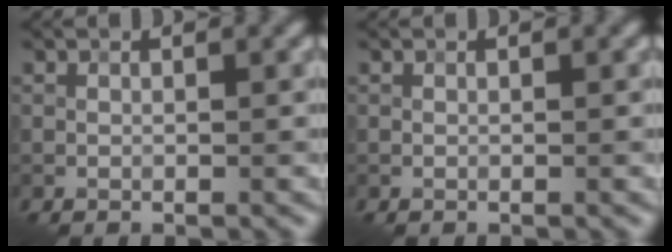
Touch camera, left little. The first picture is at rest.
{"total": 0.0}